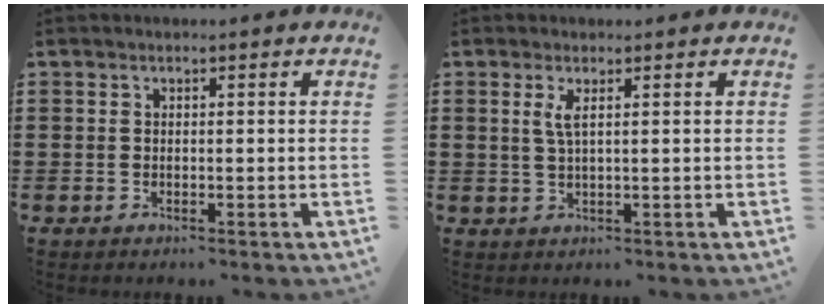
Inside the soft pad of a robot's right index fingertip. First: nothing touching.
{"total": 2.2, "force": [0.8, 0.2, 2.0], "torque": [-0.044, 0.000, 0.013]}